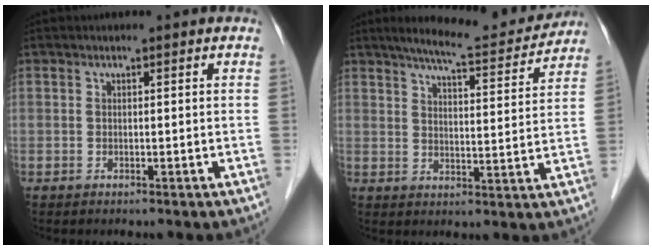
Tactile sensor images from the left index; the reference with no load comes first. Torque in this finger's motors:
{"motor_torque": [0.31, -0.54, 0.07, 0.03]}